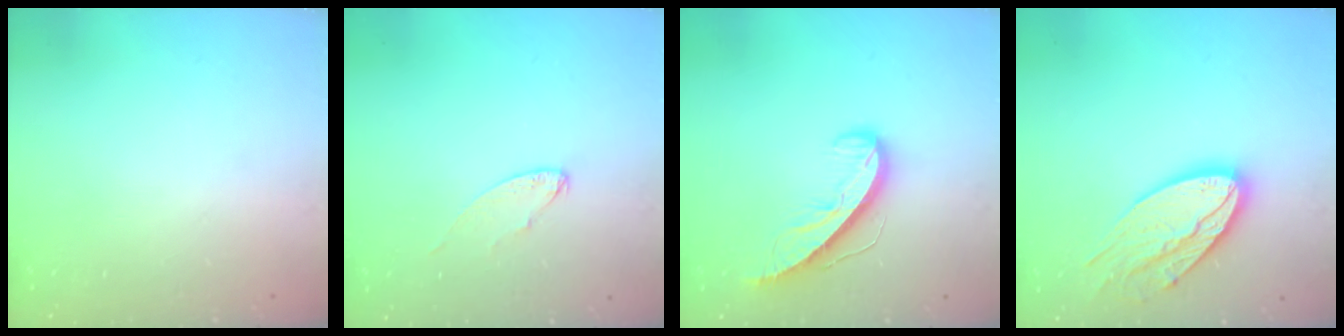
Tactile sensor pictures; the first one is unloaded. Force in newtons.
{"total": 5.2, "press": 5.2, "slide": 0.4}
{"total": 8.6, "press": 8.5, "slide": 0.8}
{"total": 17.9, "press": 17.9, "slide": 1.4}